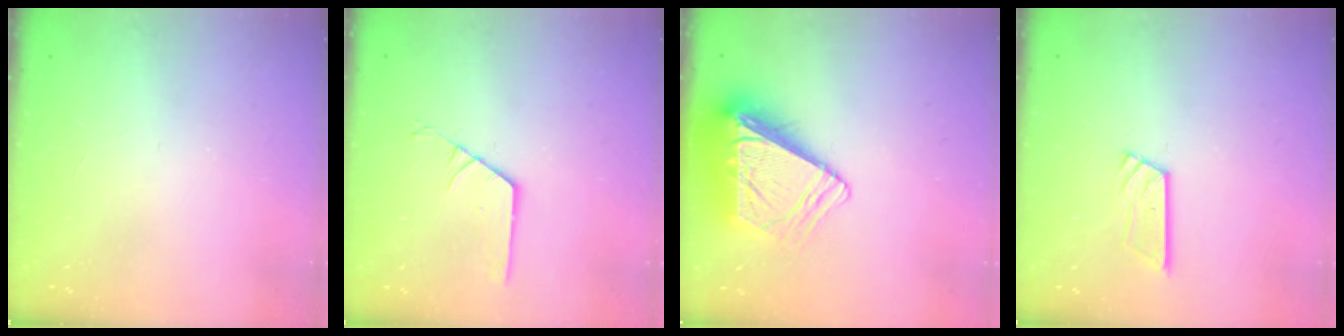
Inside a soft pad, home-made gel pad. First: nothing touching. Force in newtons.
{"total": 1.8, "press": 1.7, "slide": 0.3}
{"total": 10.4, "press": 10.3, "slide": 1.4}
{"total": 8.2, "press": 8.2, "slide": 0.6}